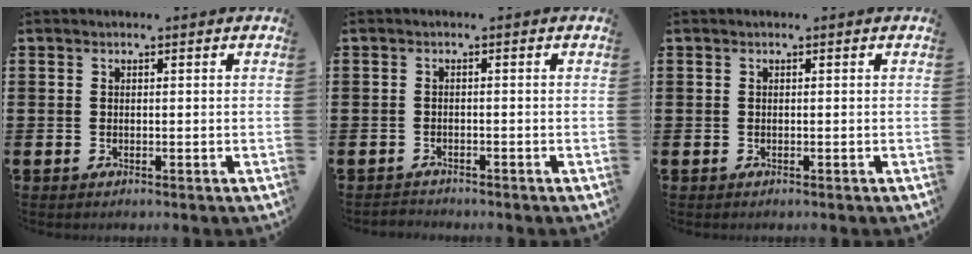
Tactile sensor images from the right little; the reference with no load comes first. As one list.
[{"total": 0.9, "force": [-0.9, 0.1, -0.4], "torque": [-0.003, 0.001, -0.015]}, {"total": 0.0}]